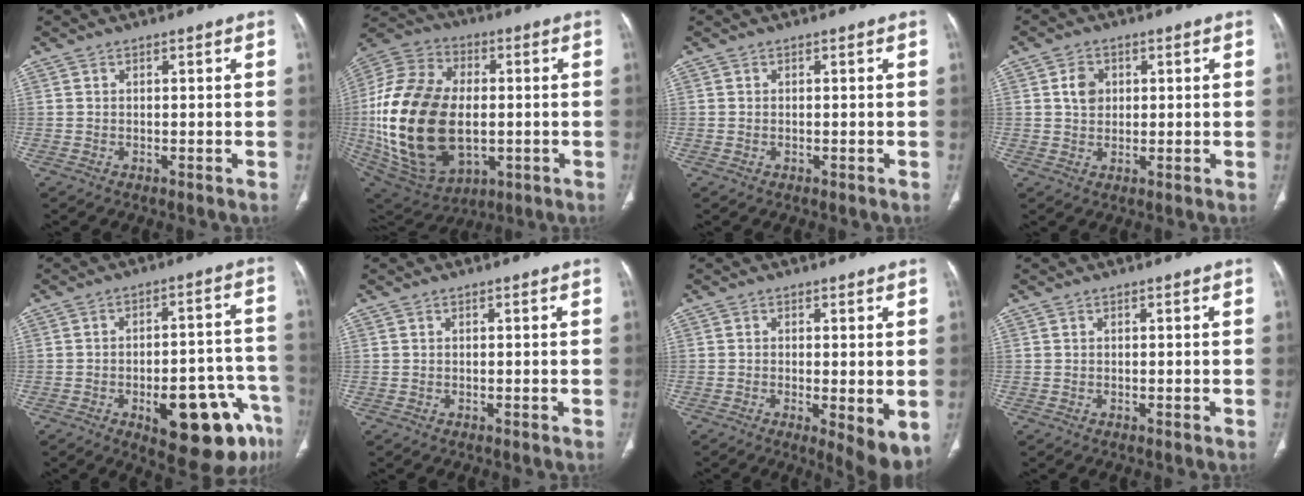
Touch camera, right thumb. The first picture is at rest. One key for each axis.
{"total": 29.2, "fx": -1.9, "fy": 18.2, "fz": 22.7, "tx": -0.459, "ty": -0.002, "tz": -0.009}
{"total": 0.0}
{"total": 4.0, "fx": 1.0, "fy": 3.2, "fz": 2.1, "tx": -0.023, "ty": -0.002, "tz": 0.016}
{"total": 18.3, "fx": -8.6, "fy": 6.8, "fz": 14.6, "tx": -0.130, "ty": 0.049, "tz": -0.100}
{"total": 0.0}
{"total": 7.3, "fx": -1.5, "fy": 2.0, "fz": 6.8, "tx": -0.101, "ty": -0.022, "tz": -0.022}
{"total": 0.0}